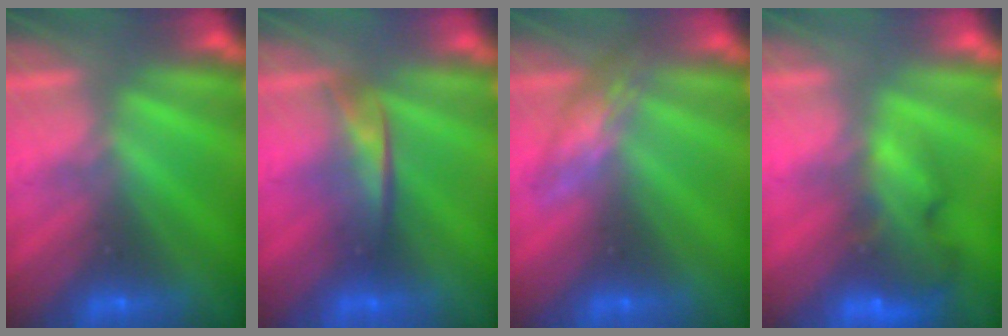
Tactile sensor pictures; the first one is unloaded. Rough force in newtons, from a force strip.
{"total": 2.0}
{"total": 2.5}
{"total": 7.7}